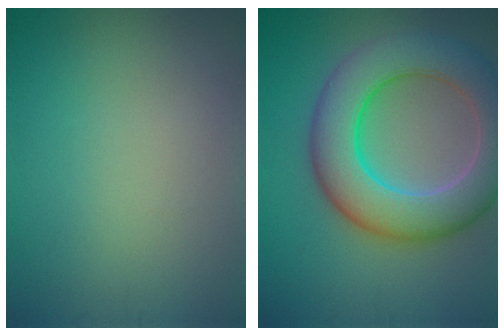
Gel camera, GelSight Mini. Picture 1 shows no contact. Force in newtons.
{"total": 10.3, "press": 10.3, "slide": 0.5}